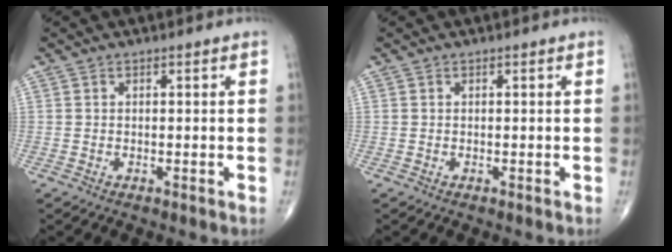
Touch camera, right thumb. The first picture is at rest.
{"total": 0.0}